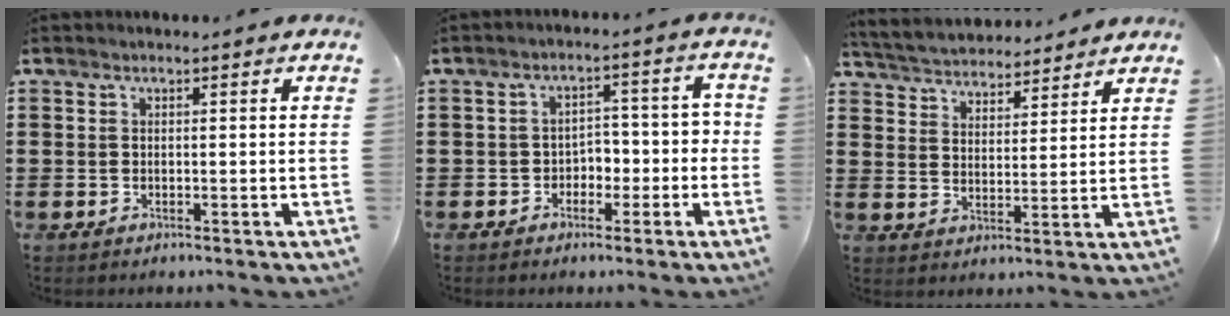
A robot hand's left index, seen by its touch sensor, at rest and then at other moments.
{"total": 3.6, "force": [-2.0, 2.6, 1.3], "torque": [-0.035, 0.009, -0.048]}
{"total": 4.2, "force": [4.1, 0.6, -0.2], "torque": [-0.019, -0.025, 0.071]}